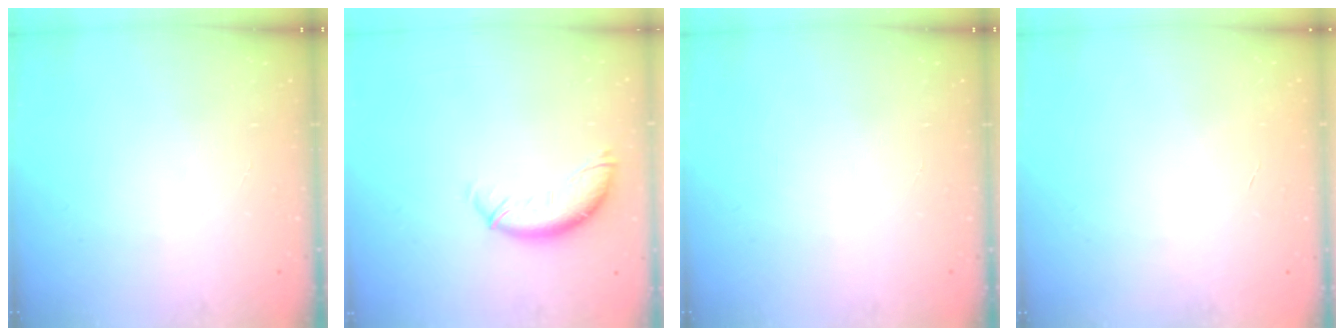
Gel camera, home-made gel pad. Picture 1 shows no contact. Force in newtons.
{"total": 10.1, "press": 10.1, "slide": 0.3}
{"total": 0.0}
{"total": 0.0}